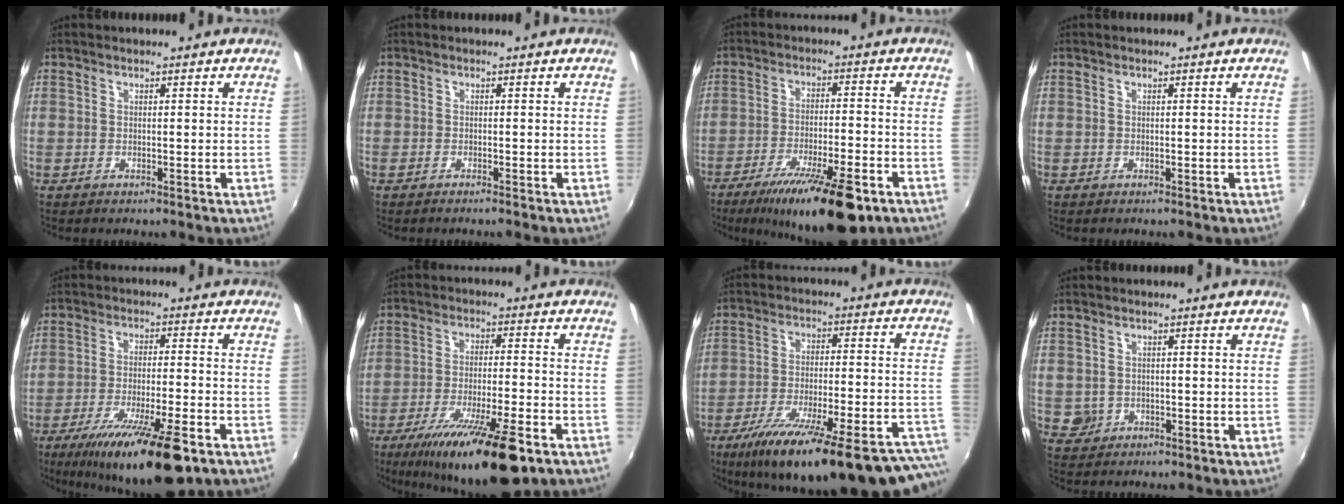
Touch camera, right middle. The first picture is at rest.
{"total": 0.7, "force": [-0.7, 0.0, 0.2], "torque": [-0.004, -0.003, -0.014]}
{"total": 17.1, "force": [-11.4, 3.7, 12.3], "torque": [-0.213, -0.034, -0.177]}
{"total": 0.0}
{"total": 16.8, "force": [-10.6, 2.7, 12.8], "torque": [-0.227, -0.040, -0.170]}
{"total": 17.7, "force": [-11.3, 2.8, 13.3], "torque": [-0.238, -0.039, -0.182]}
{"total": 30.8, "force": [-23.6, 6.2, 18.7], "torque": [-0.276, -0.050, -0.327]}
{"total": 2.5, "force": [-0.4, 2.4, 0.5], "torque": [-0.009, -0.001, -0.002]}